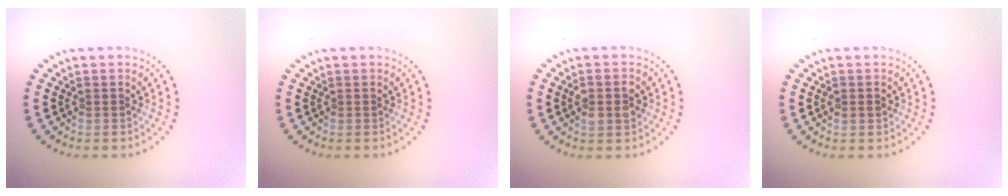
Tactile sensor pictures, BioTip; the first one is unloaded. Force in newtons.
{"total": 0.0}
{"total": 2.2, "press": 2.2, "slide": 0.3}
{"total": 1.1, "press": 1.1, "slide": 0.0}